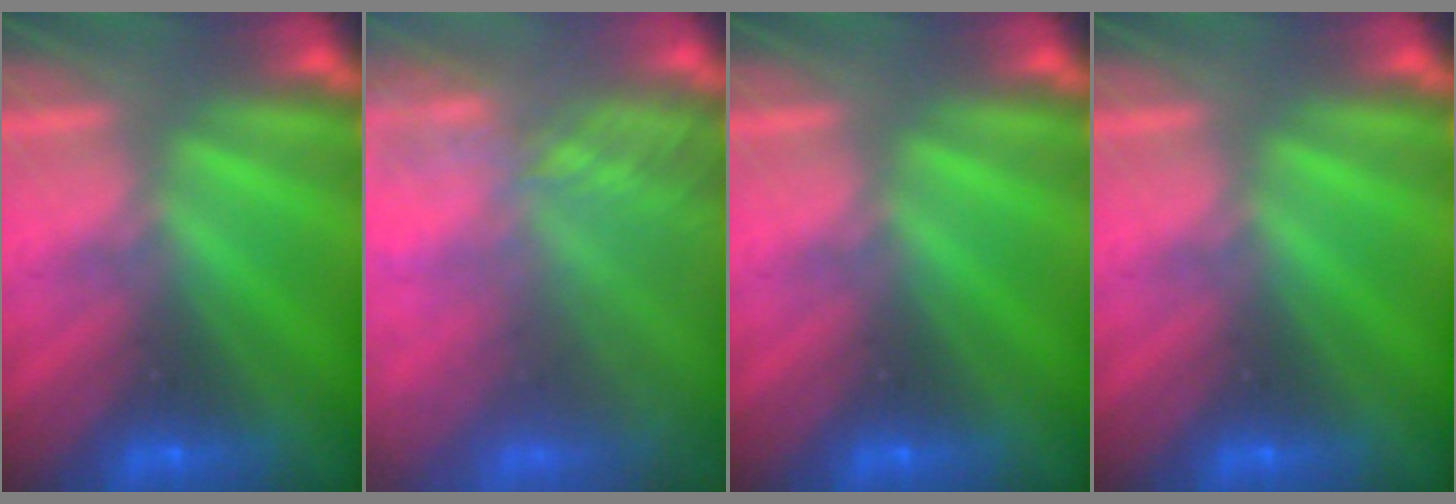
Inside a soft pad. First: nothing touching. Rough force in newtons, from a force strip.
{"total": 6.9}
{"total": 0.0}
{"total": 0.0}